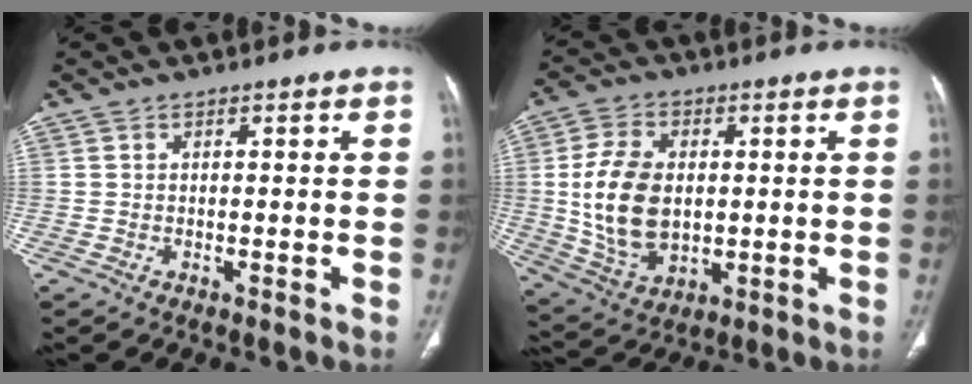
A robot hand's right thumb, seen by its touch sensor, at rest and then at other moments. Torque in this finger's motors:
{"motor_torque": [-0.26, 1.06, 0.87, 0.46, 0.17]}